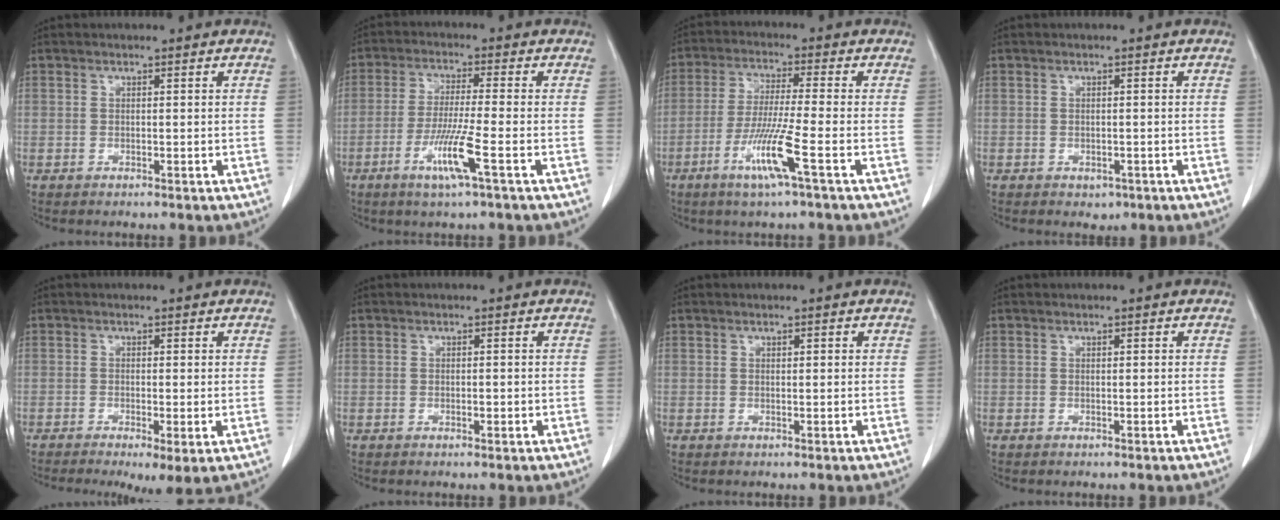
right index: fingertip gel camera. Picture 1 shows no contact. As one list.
[{"total": 7.5, "force": [-3.2, -0.6, 6.8], "torque": [-0.132, -0.017, -0.064]}, {"total": 8.7, "force": [-3.8, -0.9, 7.7], "torque": [-0.152, -0.018, -0.079]}, {"total": 1.5, "force": [-0.8, 1.1, 0.7], "torque": [-0.006, 0.002, -0.003]}, {"total": 5.2, "force": [-2.4, 1.3, 4.4], "torque": [-0.061, -0.017, -0.034]}, {"total": 0.8, "force": [-0.1, 0.5, 0.6], "torque": [-0.007, 0.000, -0.001]}, {"total": 0.8, "force": [0.4, 0.2, 0.7], "torque": [-0.012, 0.000, 0.006]}, {"total": 0.0}]